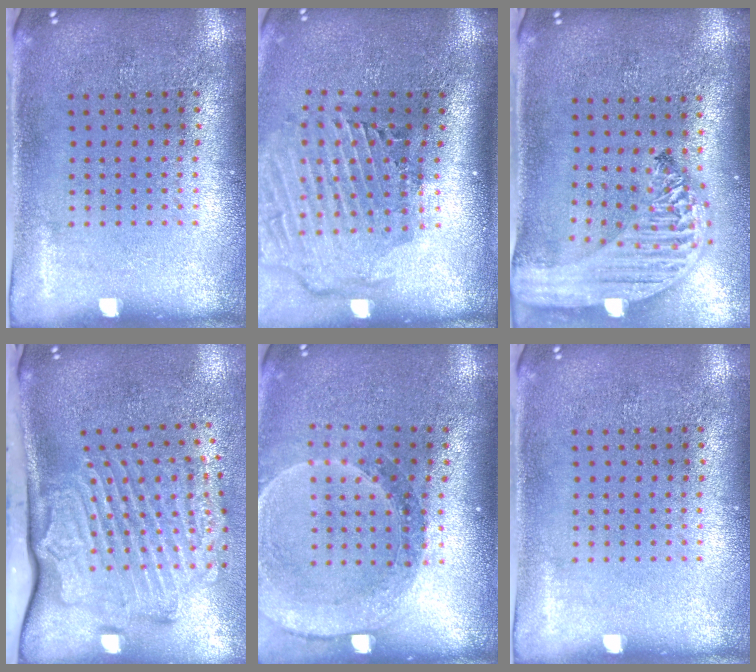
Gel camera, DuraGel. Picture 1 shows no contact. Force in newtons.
{"total": 2.9, "press": 2.1, "slide": 2.0}
{"total": 2.8, "press": 2.3, "slide": 1.6}
{"total": 3.3, "press": 2.3, "slide": 2.4}
{"total": 1.5, "press": 1.5, "slide": 0.1}
{"total": 0.0}